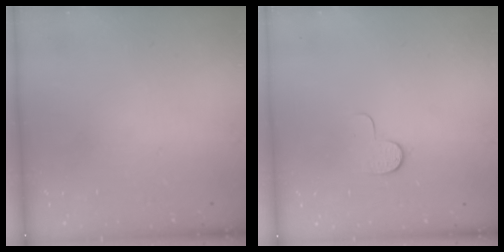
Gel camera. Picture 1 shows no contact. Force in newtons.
{"total": 5.7, "press": 5.7, "slide": 0.6}